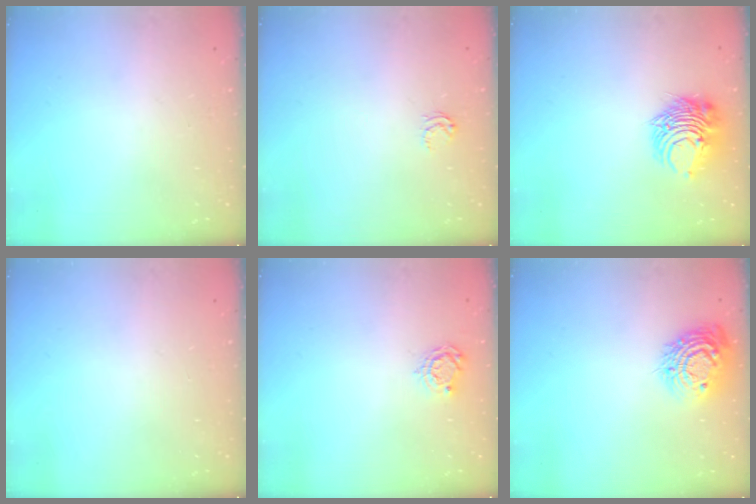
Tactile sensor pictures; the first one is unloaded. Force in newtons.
{"total": 3.2, "press": 3.1, "slide": 0.7}
{"total": 10.7, "press": 10.7, "slide": 0.8}
{"total": 0.0}
{"total": 5.0, "press": 5.0, "slide": 0.4}
{"total": 13.2, "press": 13.2, "slide": 0.8}